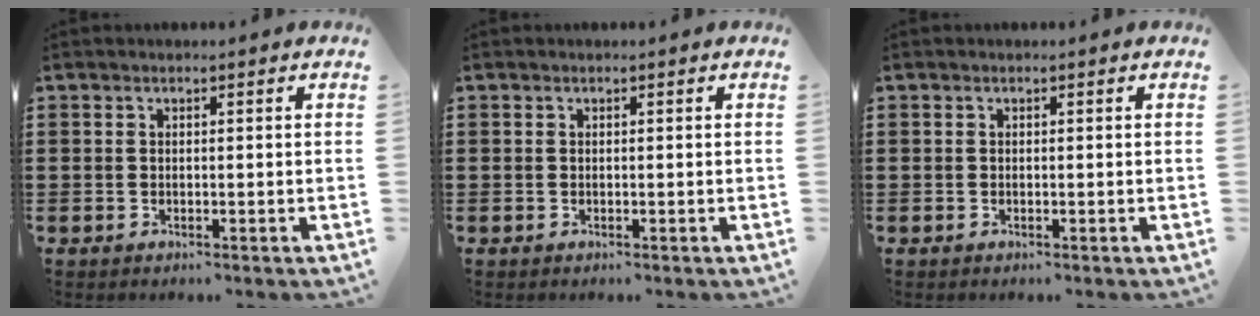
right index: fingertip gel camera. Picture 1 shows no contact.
{"total": 0.0}
{"total": 0.0}